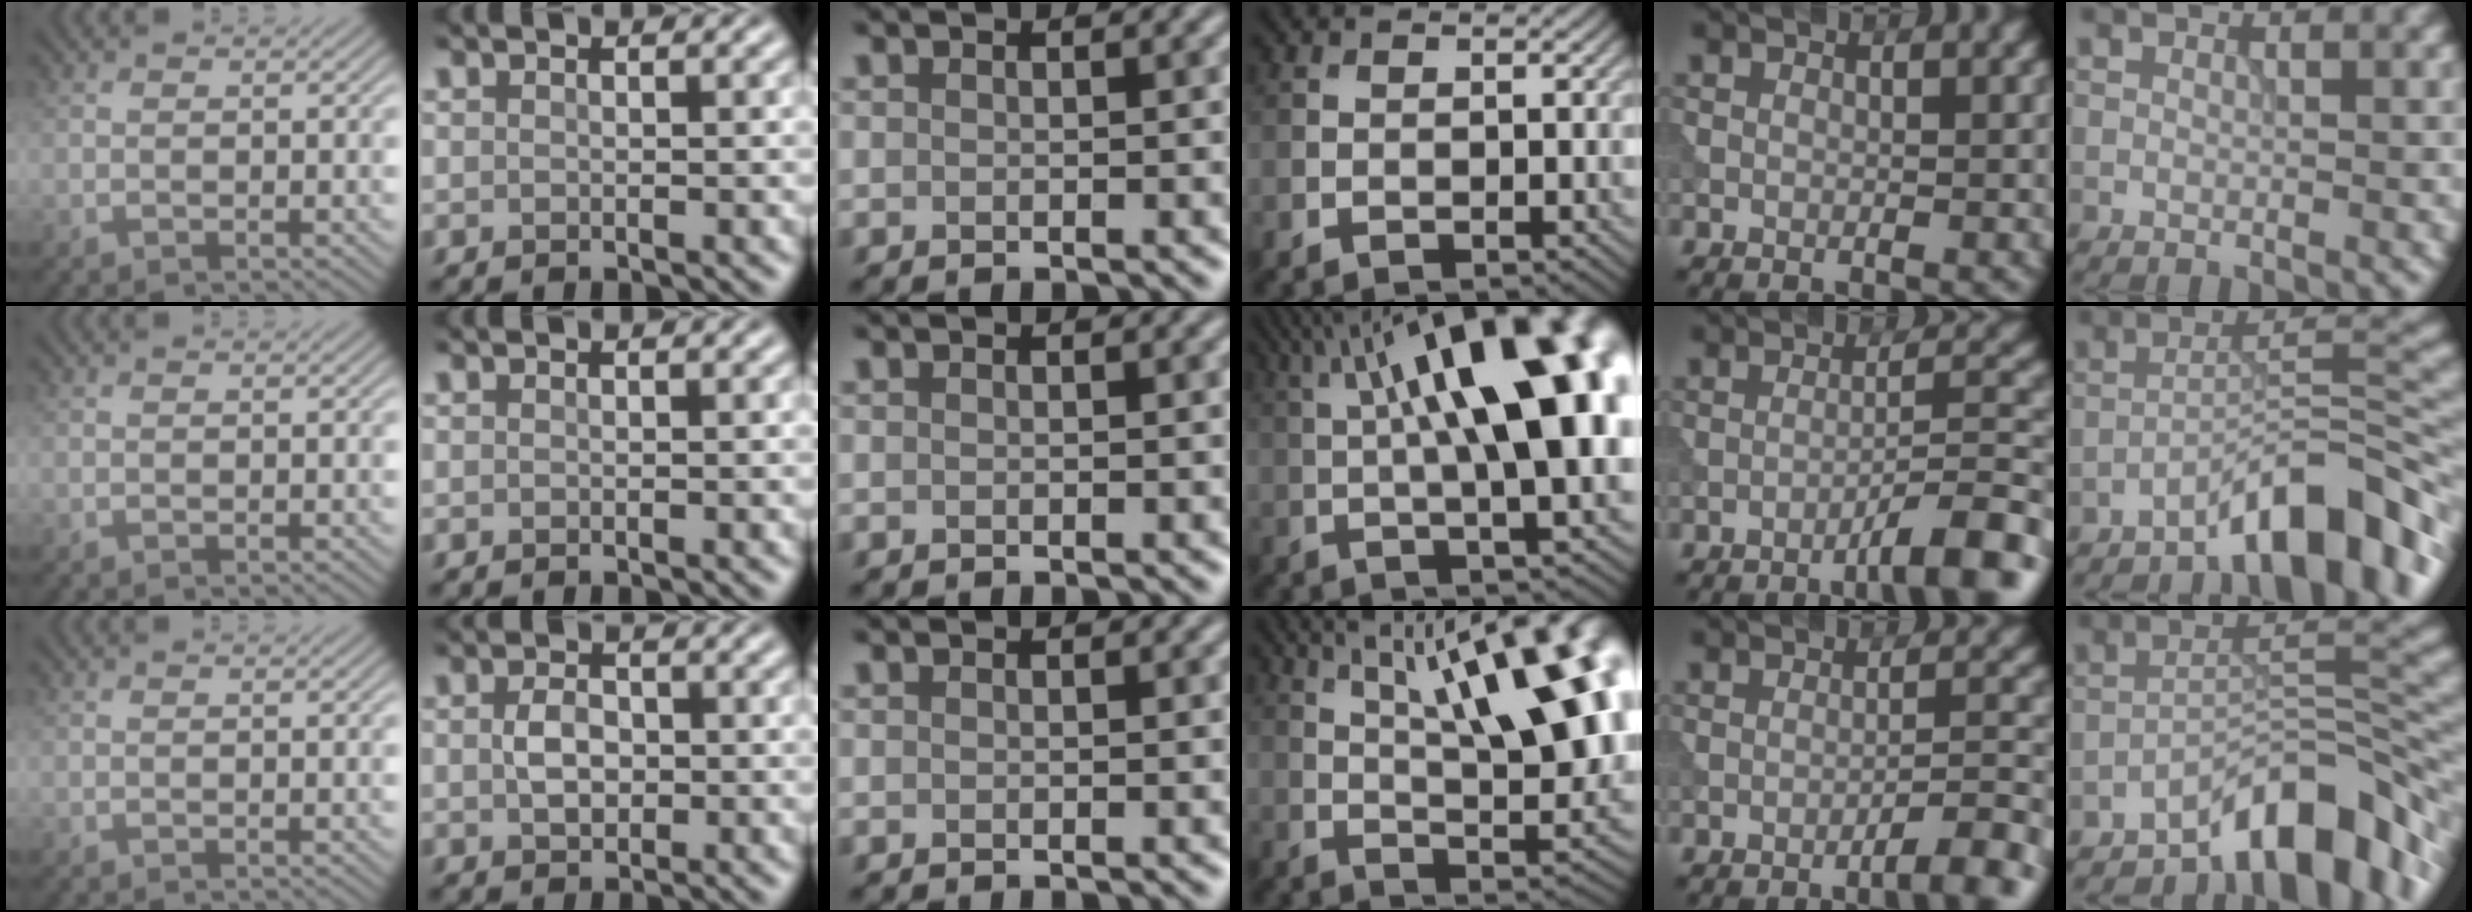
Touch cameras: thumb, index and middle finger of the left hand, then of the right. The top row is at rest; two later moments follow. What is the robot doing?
{"motion": "dispense", "object": "syringe"}